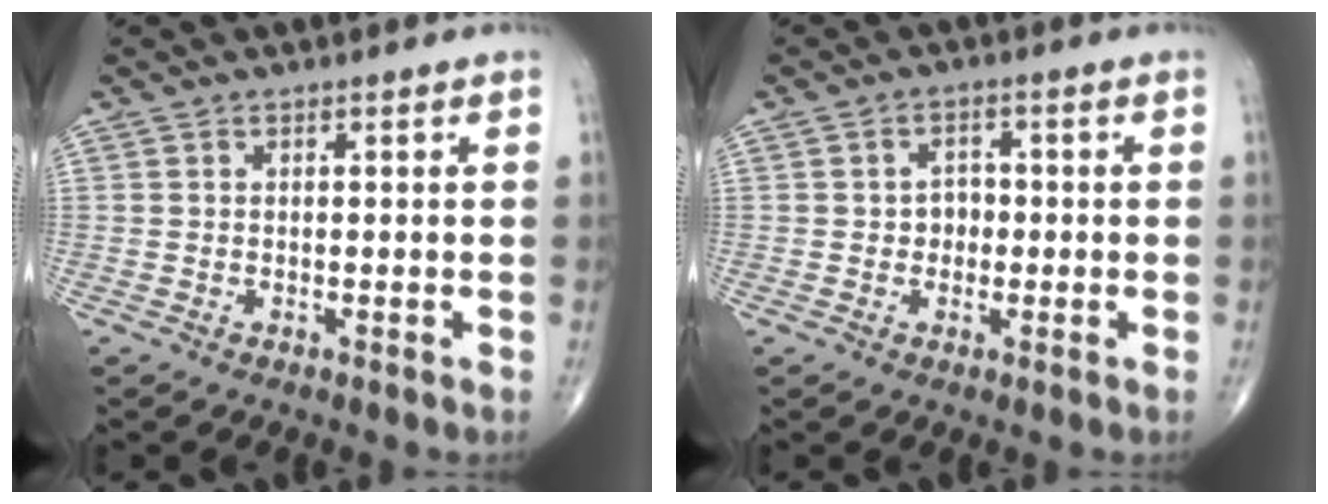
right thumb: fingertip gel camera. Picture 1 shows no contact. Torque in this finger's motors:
{"motor_torque": [-0.28, -0.04, 0.07, 0.34, 0.07]}